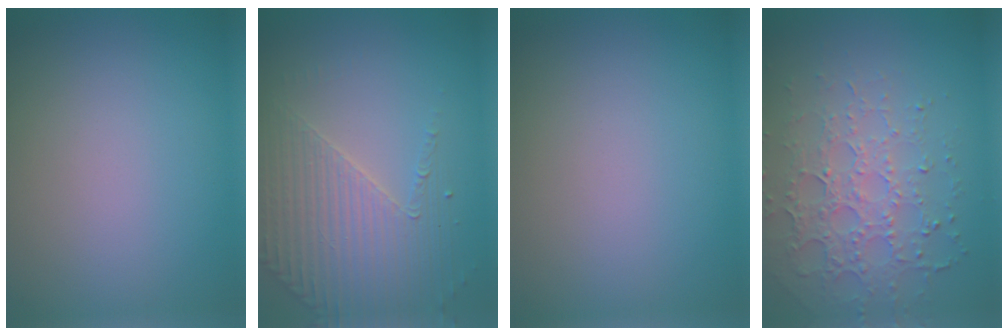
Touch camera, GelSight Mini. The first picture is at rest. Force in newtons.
{"total": 4.1, "press": 3.3, "slide": 2.4}
{"total": 0.0}
{"total": 4.6, "press": 4.0, "slide": 2.2}